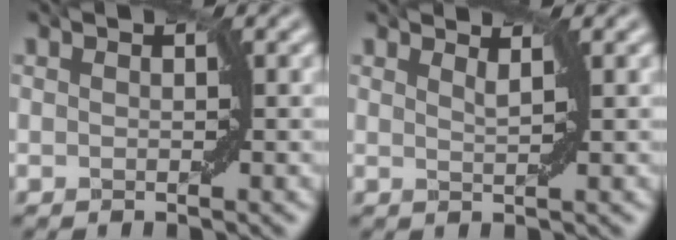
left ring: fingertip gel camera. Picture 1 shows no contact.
{"total": 1.1, "force": [0.9, 0.1, 0.5], "torque": [-0.004, 0.000, 0.015]}